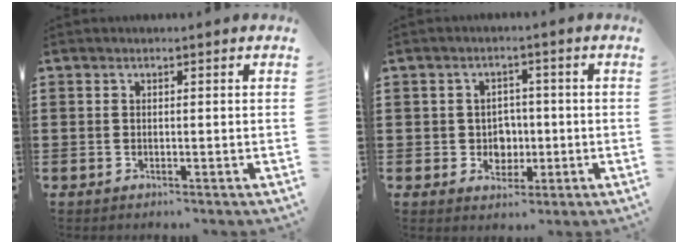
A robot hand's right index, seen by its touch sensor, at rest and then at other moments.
{"total": 3.6, "force": [-0.2, 3.4, 1.2], "torque": [-0.031, 0.002, -0.007]}